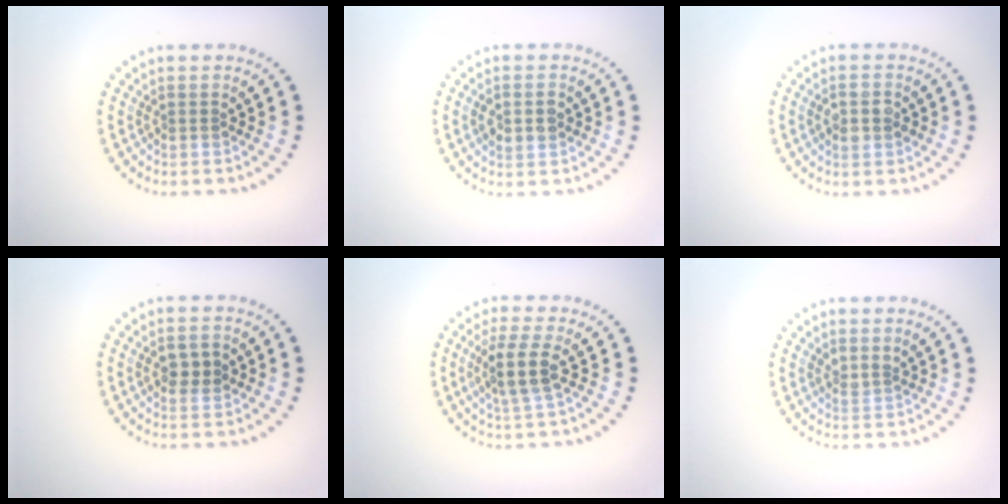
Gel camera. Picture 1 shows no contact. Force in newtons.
{"total": 2.7, "press": 2.7, "slide": 0.0}
{"total": 2.7, "press": 2.7, "slide": 0.1}
{"total": 2.3, "press": 2.3, "slide": 0.2}
{"total": 3.4, "press": 2.8, "slide": 1.9}
{"total": 1.0, "press": 0.6, "slide": 0.8}